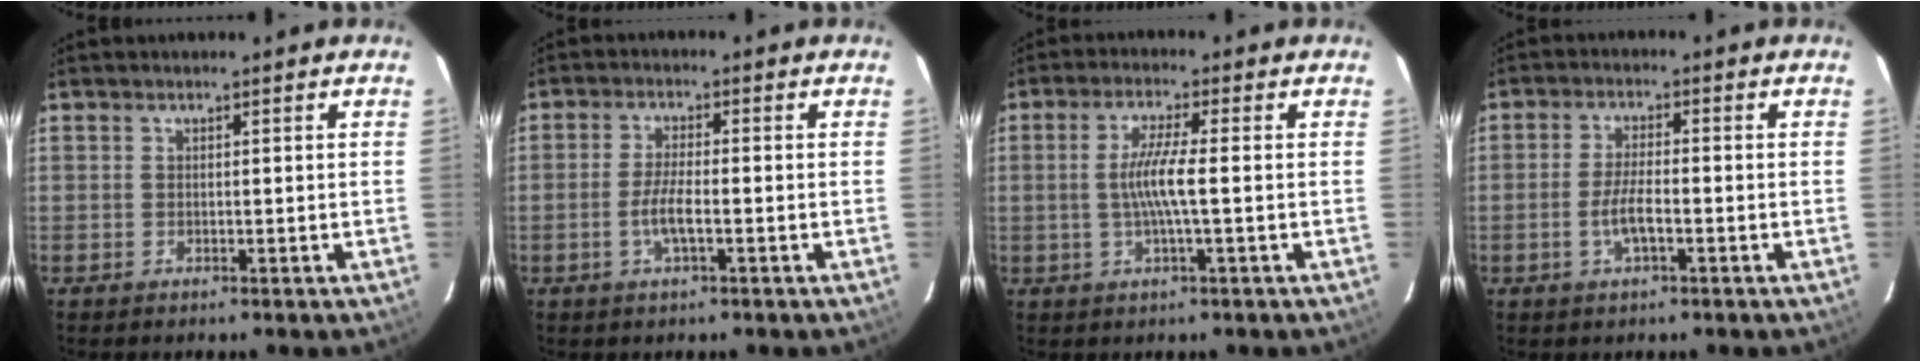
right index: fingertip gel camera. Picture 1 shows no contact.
{"total": 4.3, "force": [-1.5, 0.6, 4.0], "torque": [-0.083, -0.001, -0.029]}
{"total": 5.7, "force": [-0.5, -0.1, 5.7], "torque": [-0.111, -0.003, -0.010]}
{"total": 4.6, "force": [-1.7, 1.1, 4.2], "torque": [-0.087, 0.001, -0.033]}